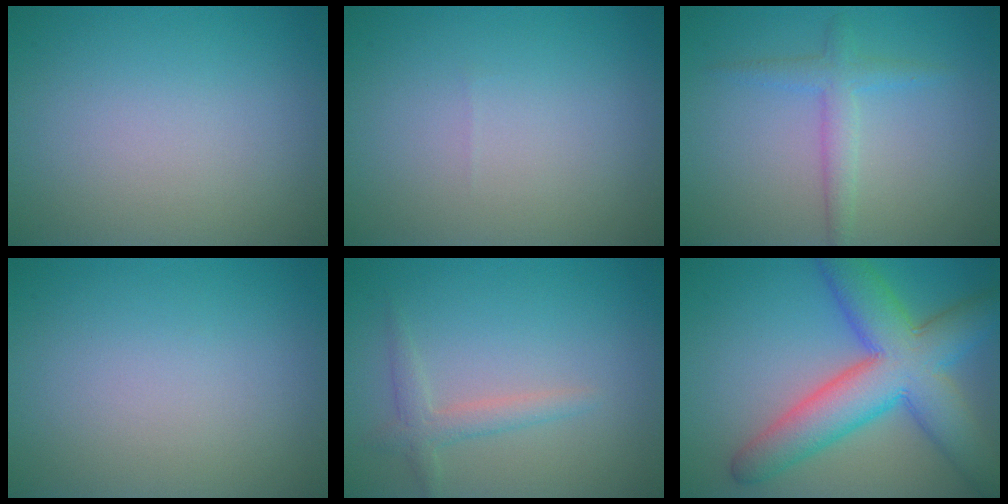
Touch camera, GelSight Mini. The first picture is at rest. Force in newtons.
{"total": 0.0}
{"total": 2.3, "press": 2.3, "slide": 0.1}
{"total": 0.0}
{"total": 2.0, "press": 2.0, "slide": 0.2}
{"total": 10.0, "press": 10.0, "slide": 0.2}